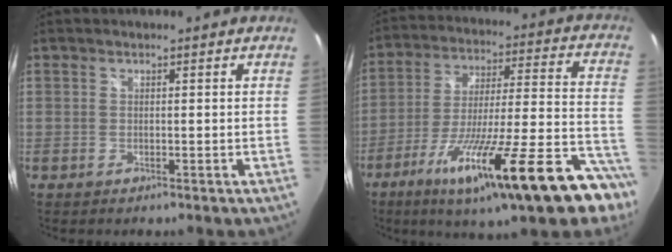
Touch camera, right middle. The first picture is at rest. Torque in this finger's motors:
{"motor_torque": [2.14, 0.00, 0.63, 0.21]}